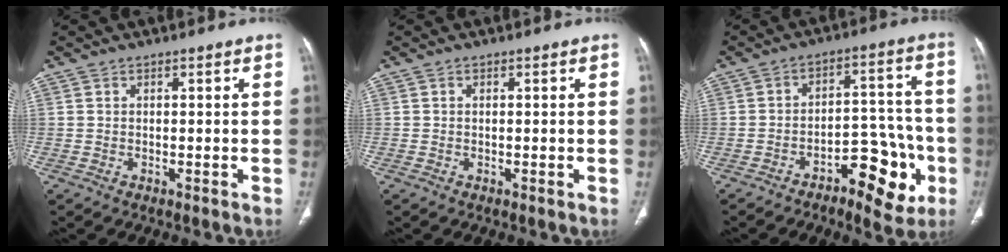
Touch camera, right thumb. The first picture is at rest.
{"total": 0.0}
{"total": 12.8, "force": [-5.9, 6.0, 9.7], "torque": [-0.094, 0.047, -0.080]}